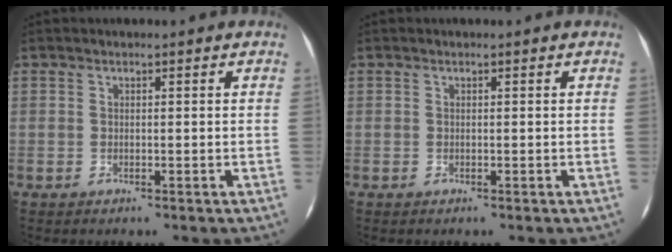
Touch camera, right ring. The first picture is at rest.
{"total": 0.0}